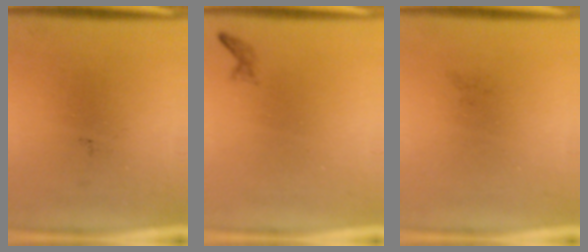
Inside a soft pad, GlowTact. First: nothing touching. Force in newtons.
{"total": 0.6}
{"total": 0.0}